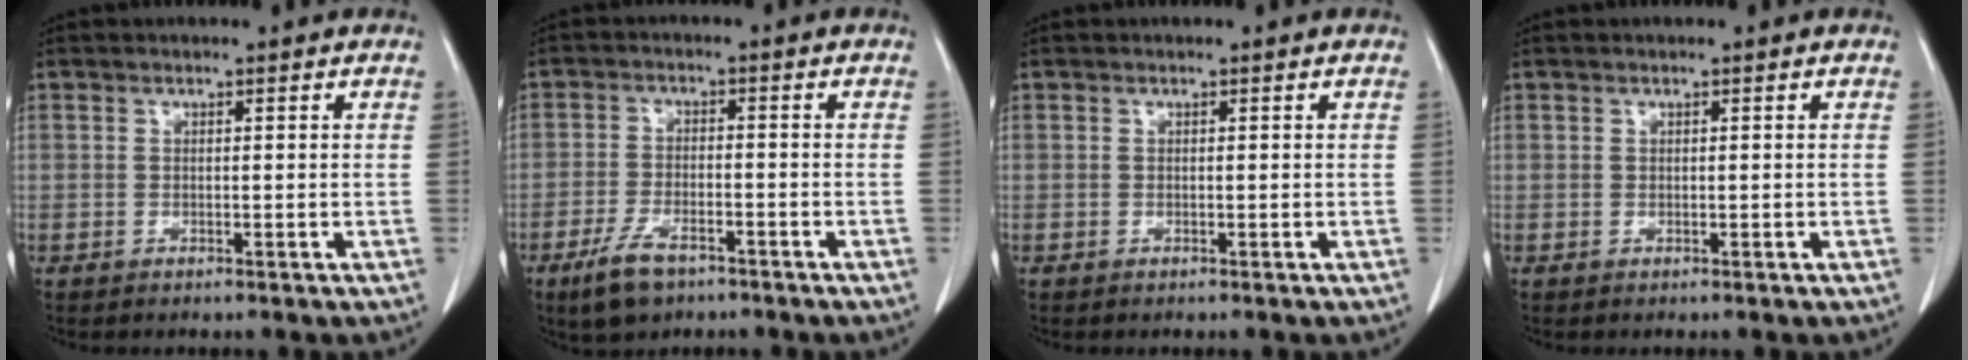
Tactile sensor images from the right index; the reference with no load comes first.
{"total": 6.4, "force": [-4.3, 2.5, 4.0], "torque": [-0.086, -0.007, -0.073]}
{"total": 0.0}
{"total": 0.0}